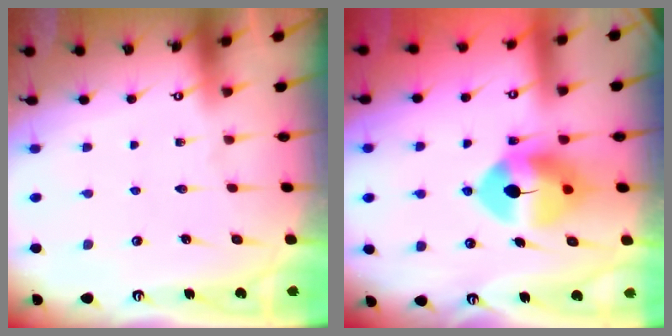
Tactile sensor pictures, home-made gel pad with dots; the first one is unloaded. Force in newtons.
{"total": 10.8, "press": 10.6, "slide": 1.8}